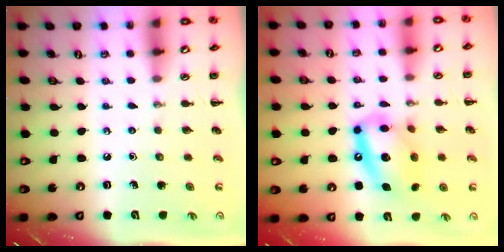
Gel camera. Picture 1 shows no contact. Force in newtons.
{"total": 16.9, "press": 16.6, "slide": 2.9}